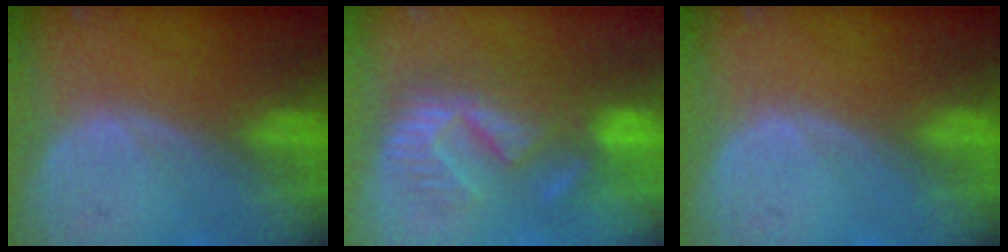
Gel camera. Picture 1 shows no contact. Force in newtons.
{"total": 8.9, "press": 8.7, "slide": 1.9}
{"total": 0.0}